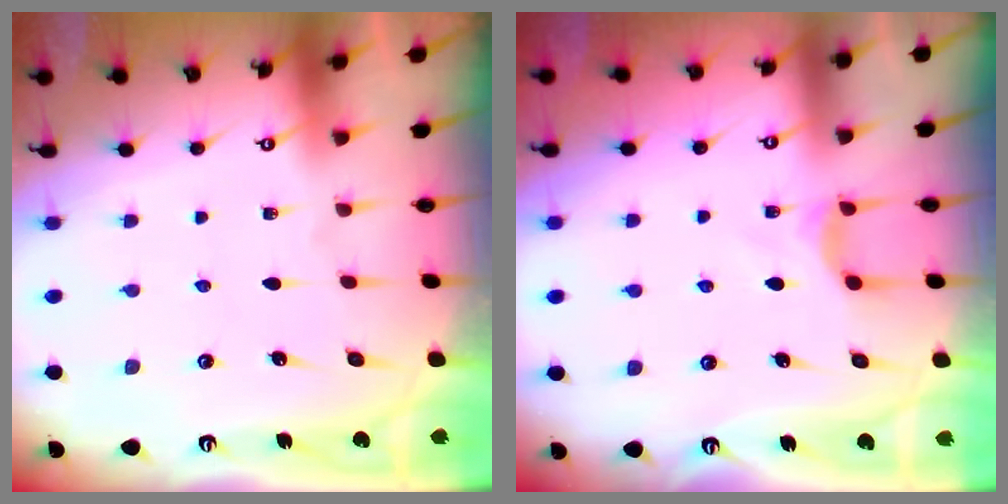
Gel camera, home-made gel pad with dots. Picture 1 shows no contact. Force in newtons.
{"total": 2.8, "press": 2.8, "slide": 0.4}